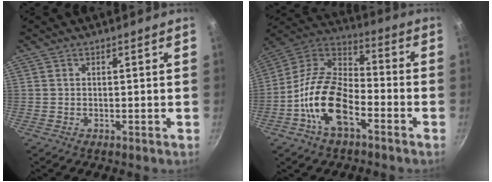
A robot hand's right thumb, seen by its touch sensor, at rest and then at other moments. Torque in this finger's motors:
{"motor_torque": [0.06, 0.63, 1.43, -0.45, 0.46]}